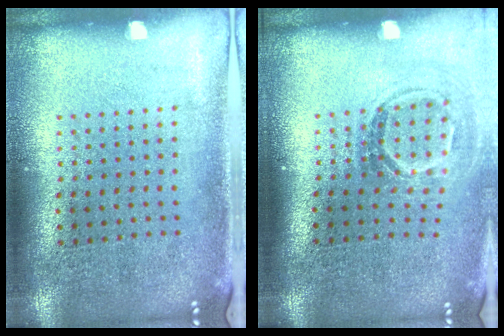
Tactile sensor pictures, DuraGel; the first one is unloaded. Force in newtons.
{"total": 1.7, "press": 1.2, "slide": 1.3}